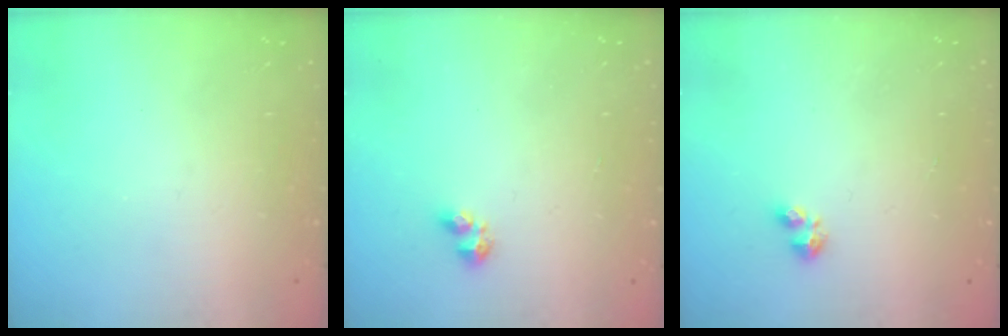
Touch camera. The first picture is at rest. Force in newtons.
{"total": 2.3, "press": 2.2, "slide": 0.6}
{"total": 2.2, "press": 2.2, "slide": 0.4}